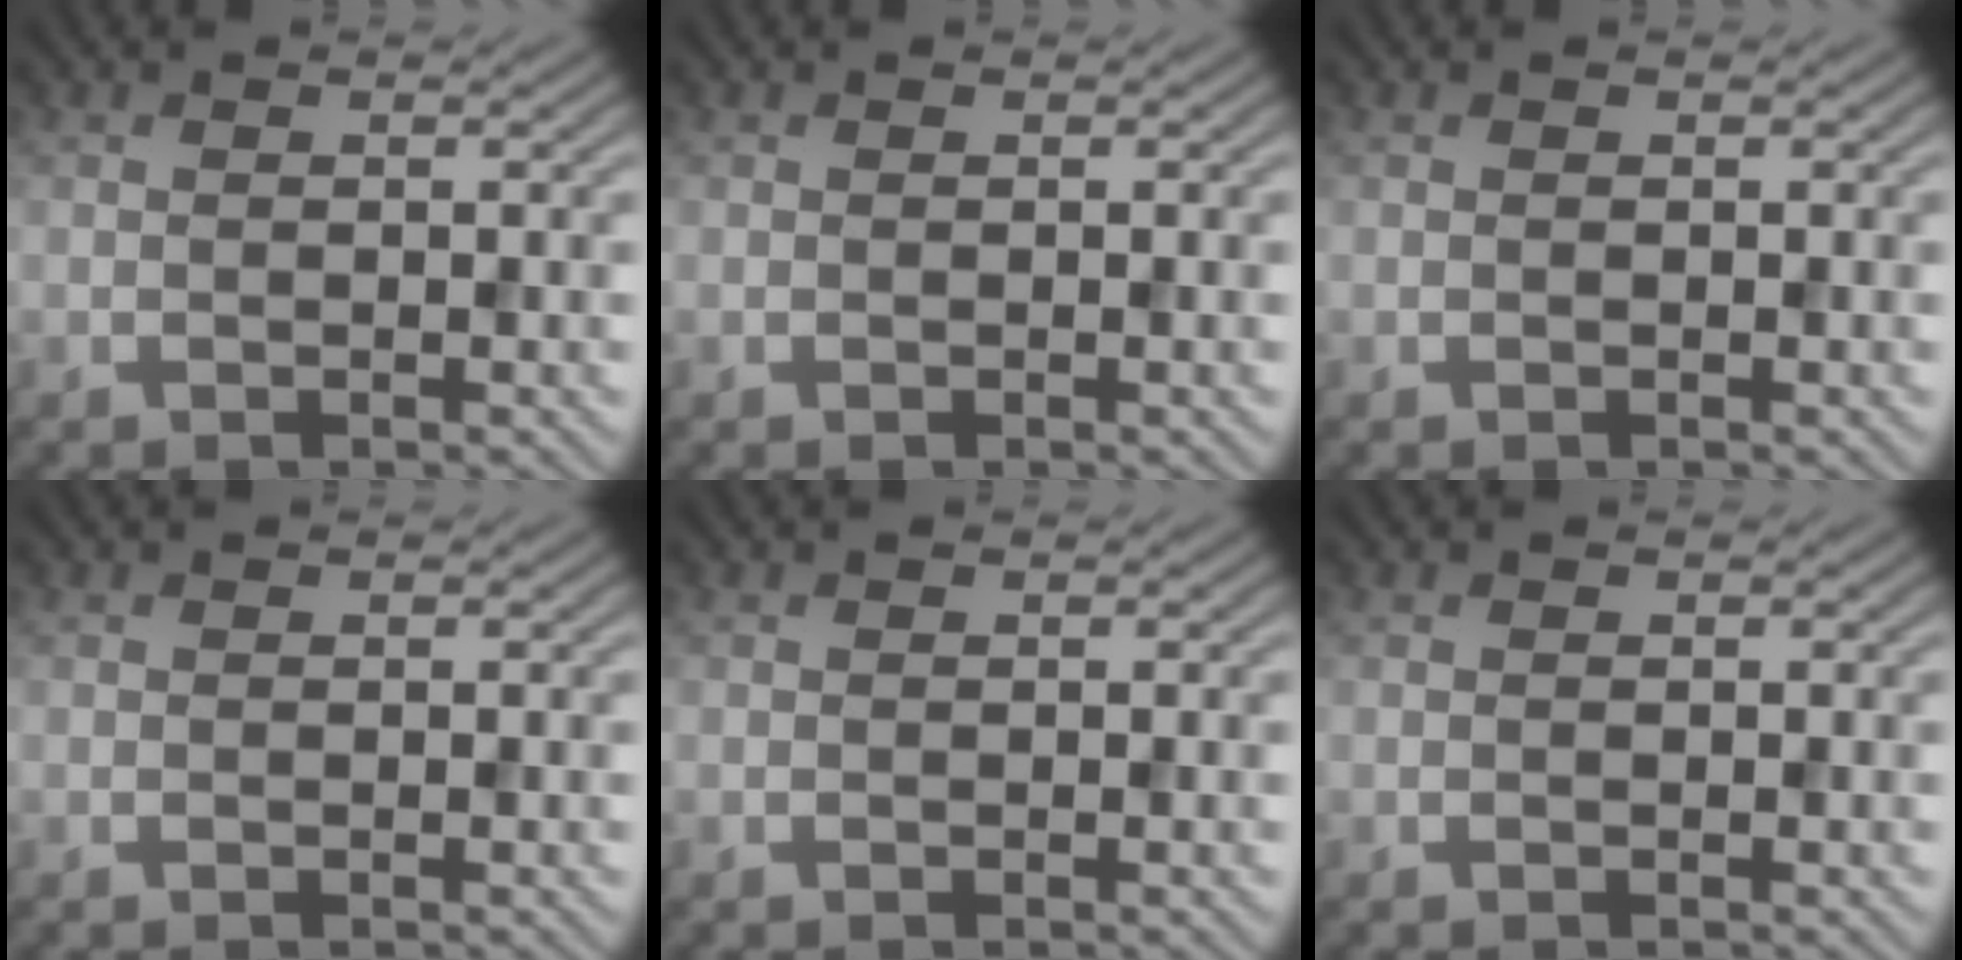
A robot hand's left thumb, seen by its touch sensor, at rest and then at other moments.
{"total": 0.0}
{"total": 0.0}
{"total": 0.0}
{"total": 0.0}
{"total": 0.0}